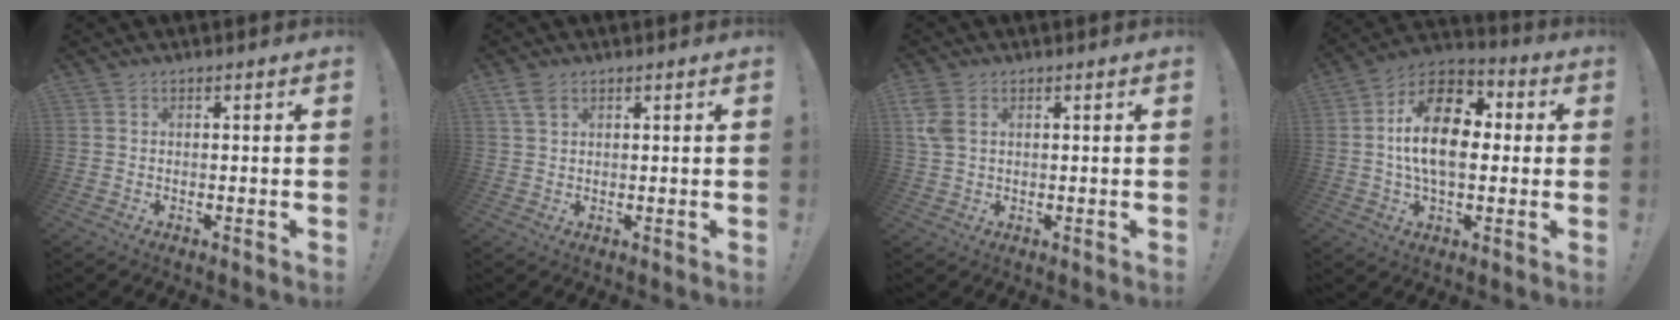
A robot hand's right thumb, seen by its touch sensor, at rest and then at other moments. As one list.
[{"total": 3.5, "force": [2.2, 1.9, 1.9], "torque": [-0.034, -0.004, 0.042]}, {"total": 4.9, "force": [1.9, 3.2, 3.2], "torque": [-0.072, -0.004, 0.036]}, {"total": 18.3, "force": [1.8, 10.6, 14.8], "torque": [-0.258, 0.012, 0.030]}]